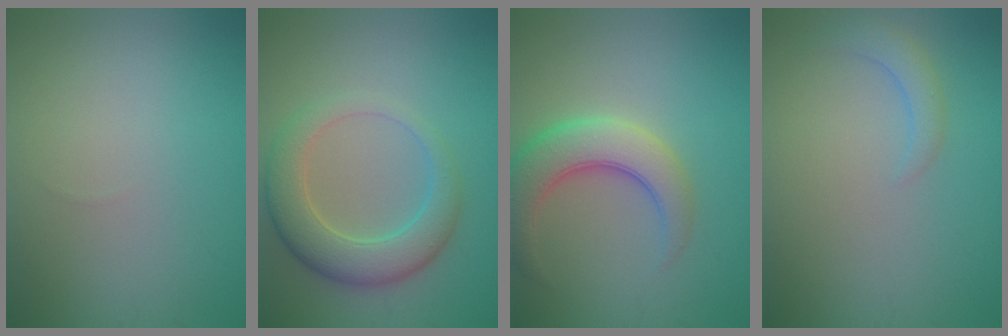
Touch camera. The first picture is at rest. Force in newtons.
{"total": 5.6, "press": 5.5, "slide": 0.4}
{"total": 5.8, "press": 5.8, "slide": 0.2}
{"total": 1.8, "press": 1.8, "slide": 0.3}